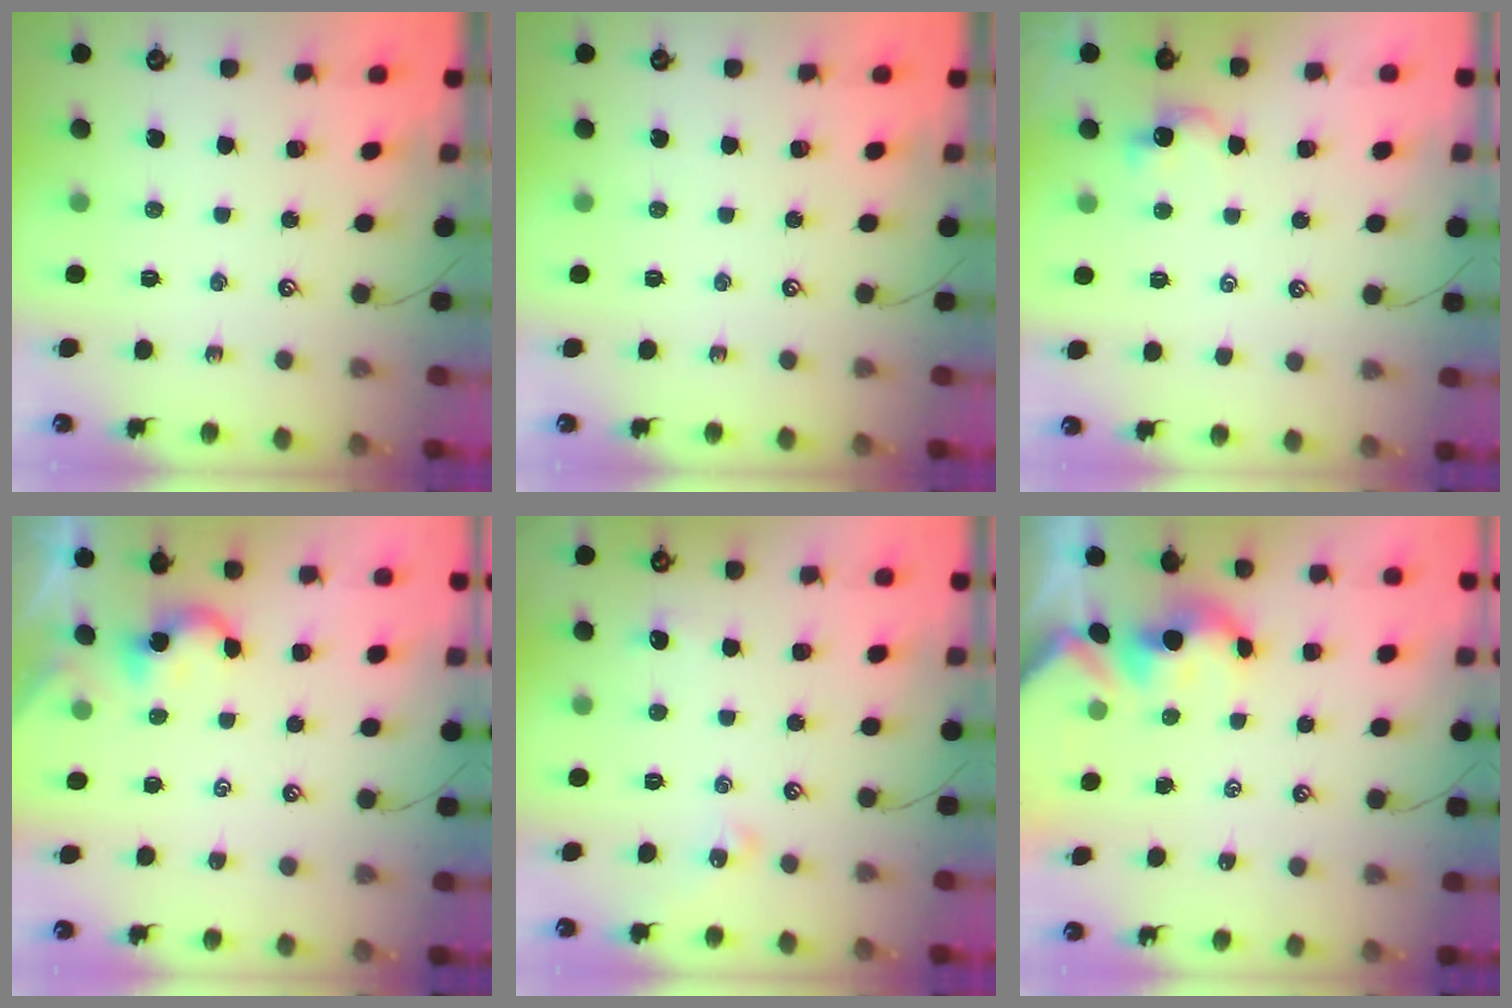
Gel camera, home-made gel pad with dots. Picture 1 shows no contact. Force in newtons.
{"total": 0.0}
{"total": 2.6, "press": 2.6, "slide": 0.0}
{"total": 1.6, "press": 1.5, "slide": 0.2}
{"total": 0.8, "press": 0.6, "slide": 0.4}
{"total": 1.8, "press": 1.8, "slide": 0.2}